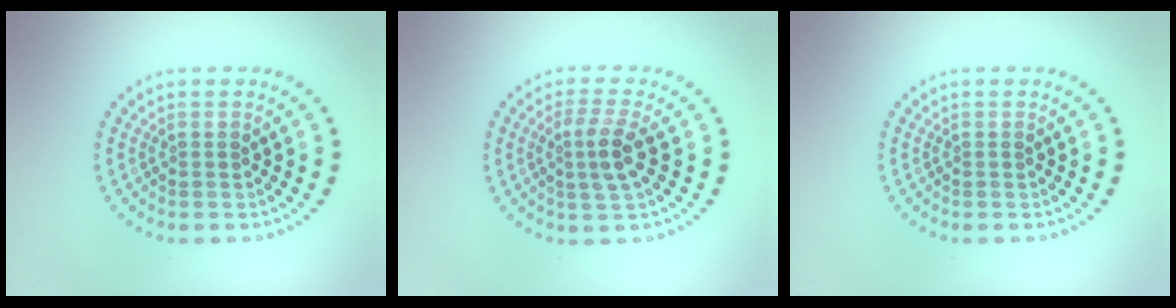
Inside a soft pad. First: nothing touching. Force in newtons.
{"total": 2.9, "press": 2.6, "slide": 1.3}
{"total": 0.0}